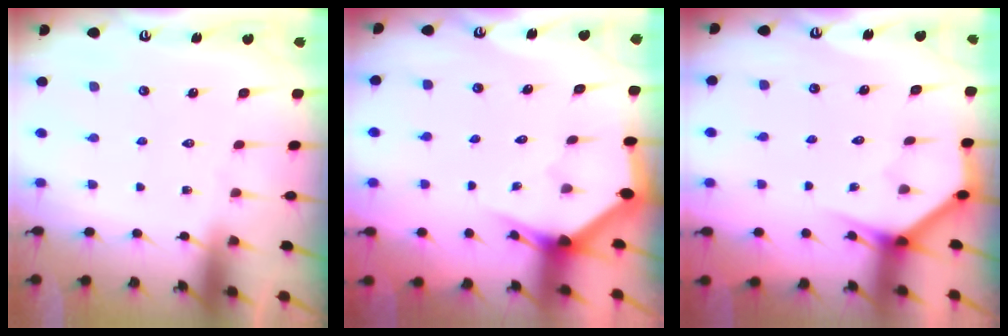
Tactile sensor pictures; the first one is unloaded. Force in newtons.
{"total": 2.8, "press": 2.8, "slide": 0.0}
{"total": 3.8, "press": 3.8, "slide": 0.3}